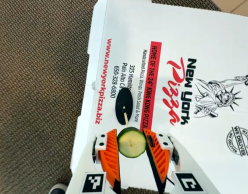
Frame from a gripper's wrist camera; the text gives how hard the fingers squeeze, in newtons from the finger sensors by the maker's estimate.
{"total": 9.4, "left": 9.4, "right": 9.4}